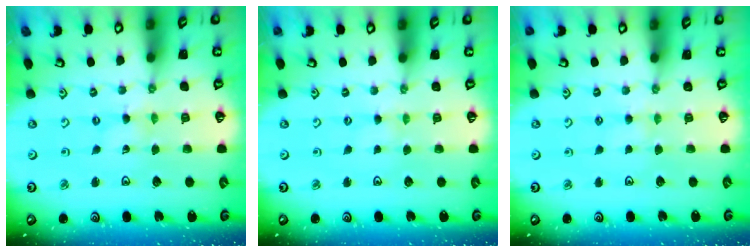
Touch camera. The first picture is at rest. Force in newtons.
{"total": 1.0, "press": 1.0, "slide": 0.2}
{"total": 2.3, "press": 2.3, "slide": 0.4}